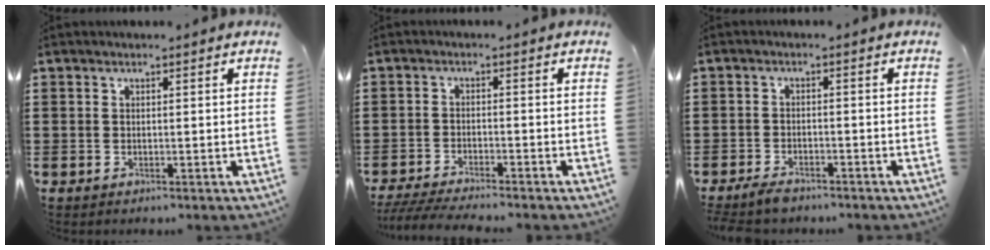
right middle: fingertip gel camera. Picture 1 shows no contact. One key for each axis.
{"total": 3.9, "fx": -3.7, "fy": -0.2, "fz": 1.2, "tx": -0.034, "ty": -0.013, "tz": -0.076}
{"total": 2.3, "fx": -2.2, "fy": 0.5, "fz": 0.7, "tx": -0.031, "ty": -0.004, "tz": -0.048}